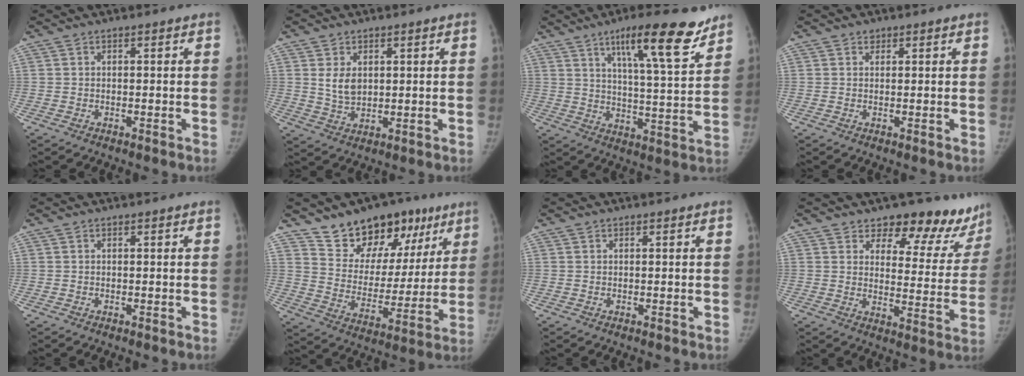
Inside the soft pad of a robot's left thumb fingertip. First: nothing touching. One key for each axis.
{"total": 4.9, "fx": 1.4, "fy": 3.4, "fz": 3.2, "tx": -0.043, "ty": -0.015, "tz": 0.034}
{"total": 15.8, "fx": 10.3, "fy": 3.2, "fz": 11.6, "tx": -0.153, "ty": -0.054, "tz": 0.161}
{"total": 1.0, "fx": 0.7, "fy": 0.7, "fz": 0.2, "tx": 0.006, "ty": -0.004, "tz": 0.008}
{"total": 0.0}
{"total": 19.5, "fx": 12.9, "fy": 11.7, "fz": 8.6, "tx": -0.067, "ty": -0.054, "tz": 0.205}
{"total": 0.0}
{"total": 20.4, "fx": 16.8, "fy": 8.3, "fz": 8.2, "tx": -0.053, "ty": -0.115, "tz": 0.214}